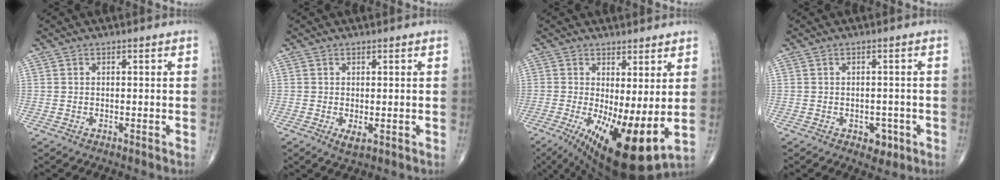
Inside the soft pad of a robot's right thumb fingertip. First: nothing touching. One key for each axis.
{"total": 2.1, "fx": -0.4, "fy": 0.9, "fz": 1.9, "tx": -0.031, "ty": -0.007, "tz": 0.000}
{"total": 14.7, "fx": -1.2, "fy": 4.7, "fz": 13.9, "tx": -0.236, "ty": -0.029, "tz": -0.002}
{"total": 3.2, "fx": -1.3, "fy": 2.2, "fz": 1.9, "tx": -0.005, "ty": 0.004, "tz": -0.013}